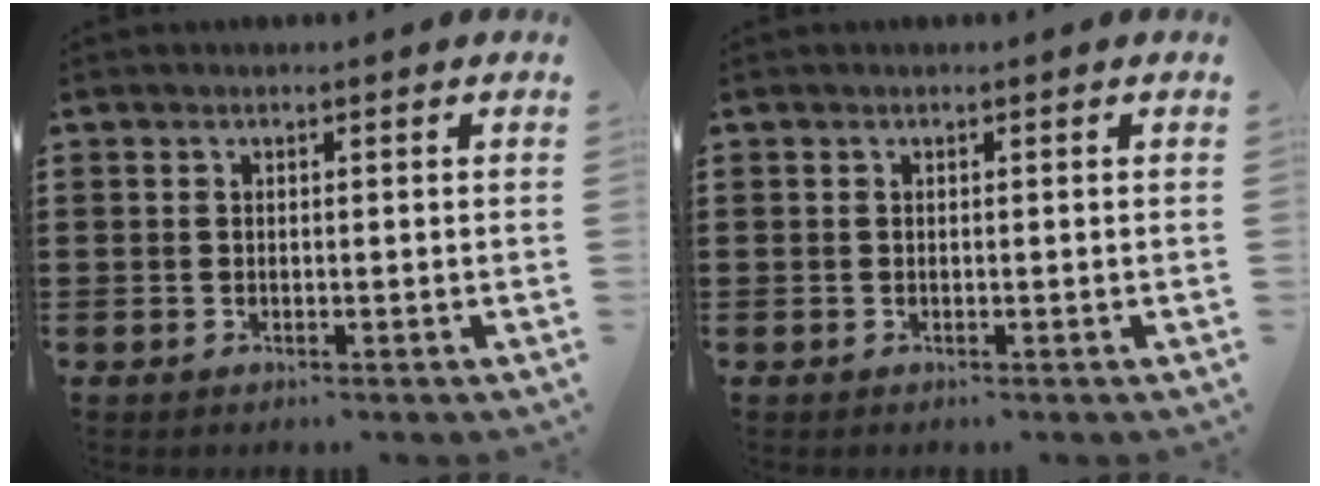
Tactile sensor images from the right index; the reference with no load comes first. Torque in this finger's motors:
{"motor_torque": [1.31, 0.83, 0.00, -0.01]}